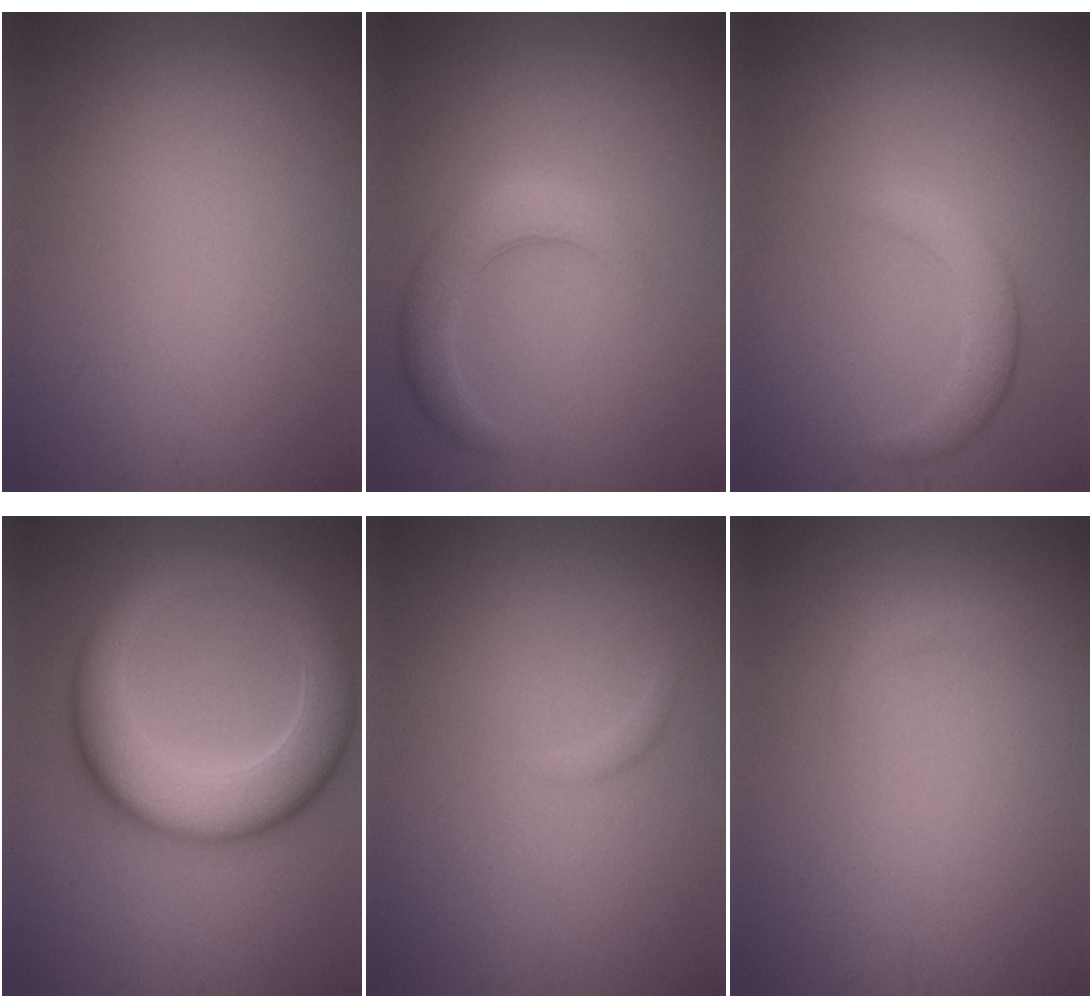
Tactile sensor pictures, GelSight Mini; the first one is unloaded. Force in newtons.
{"total": 3.4, "press": 3.4, "slide": 0.1}
{"total": 2.5, "press": 2.5, "slide": 0.2}
{"total": 9.1, "press": 9.1, "slide": 0.4}
{"total": 0.5, "press": 0.5, "slide": 0.1}
{"total": 0.7, "press": 0.7, "slide": 0.1}